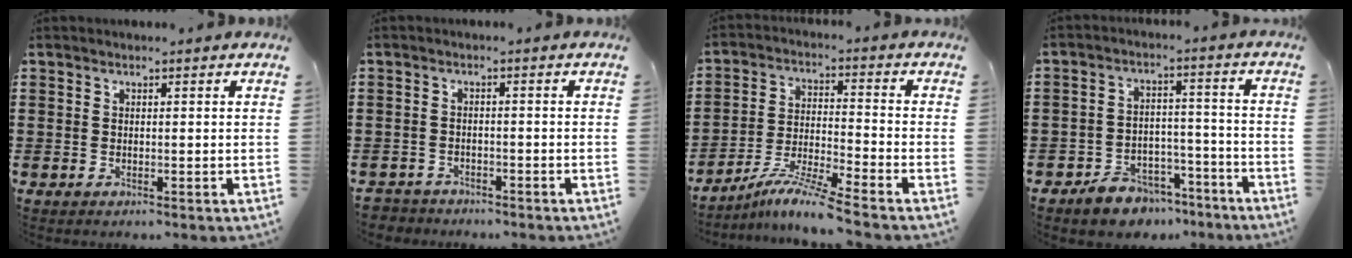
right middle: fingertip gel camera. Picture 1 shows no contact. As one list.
[{"total": 2.2, "force": [-2.1, 0.4, -0.3], "torque": [-0.001, 0.001, -0.050]}, {"total": 7.4, "force": [-6.4, -0.6, 3.6], "torque": [-0.076, -0.015, -0.126]}, {"total": 5.9, "force": [-5.4, 2.3, 0.8], "torque": [-0.018, 0.022, -0.108]}]